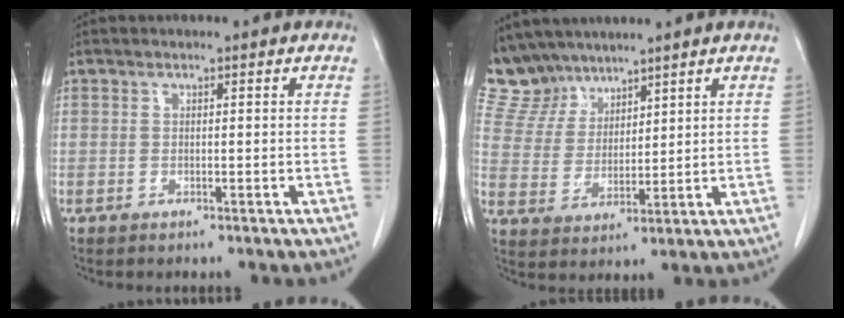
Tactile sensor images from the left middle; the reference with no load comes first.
{"total": 7.8, "force": [7.0, 3.4, 0.1], "torque": [-0.010, 0.009, 0.154]}